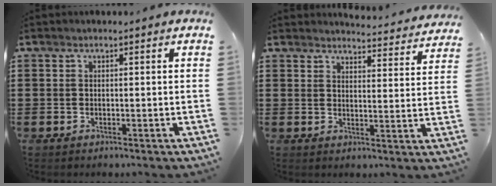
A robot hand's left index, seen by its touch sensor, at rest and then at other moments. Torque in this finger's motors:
{"motor_torque": [1.66, -0.47, 0.12, -0.01]}